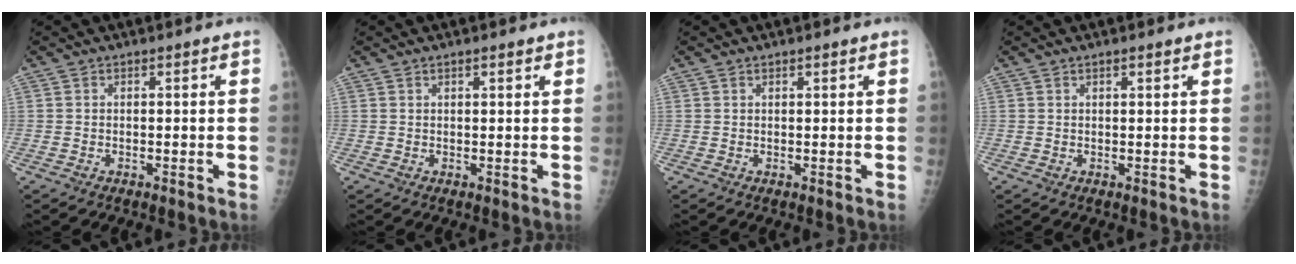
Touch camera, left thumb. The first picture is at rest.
{"total": 1.5, "force": [1.0, 0.5, 1.0], "torque": [-0.013, -0.004, 0.014]}
{"total": 0.6, "force": [0.5, 0.2, 0.3], "torque": [-0.006, -0.002, 0.008]}
{"total": 1.2, "force": [0.8, 0.3, 0.8], "torque": [-0.012, -0.003, 0.013]}